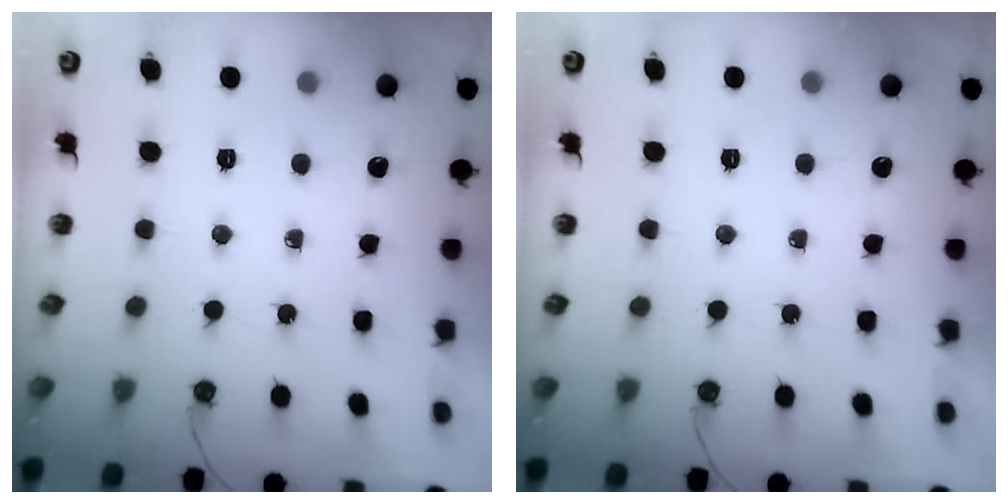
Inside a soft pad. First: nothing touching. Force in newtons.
{"total": 0.0}